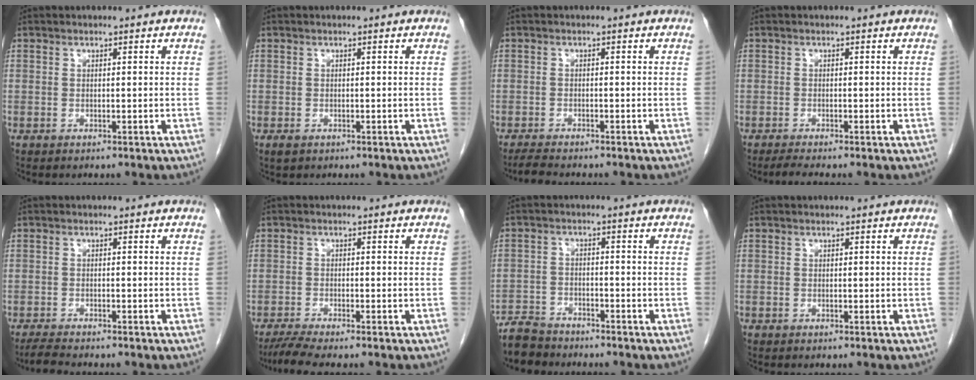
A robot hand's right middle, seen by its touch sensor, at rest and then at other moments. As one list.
[{"total": 0.9, "force": [-0.4, 0.5, 0.6], "torque": [-0.012, -0.001, -0.001]}, {"total": 3.5, "force": [-3.1, 0.3, 1.5], "torque": [-0.034, -0.014, -0.049]}, {"total": 1.9, "force": [-1.6, -0.3, 0.9], "torque": [-0.025, -0.006, -0.032]}, {"total": 3.4, "force": [-3.1, 0.0, 1.5], "torque": [-0.035, -0.015, -0.052]}, {"total": 4.1, "force": [-3.4, -0.4, 2.2], "torque": [-0.046, -0.014, -0.064]}, {"total": 5.3, "force": [-5.0, 1.7, 0.5], "torque": [-0.012, -0.010, -0.094]}, {"total": 0.0}]